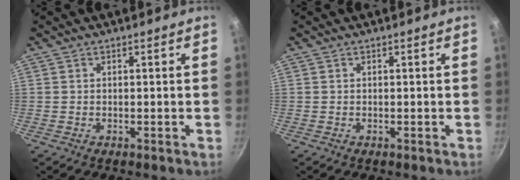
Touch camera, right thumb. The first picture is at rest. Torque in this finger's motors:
{"motor_torque": [0.00, 0.00, 0.00, 0.00, 0.00]}